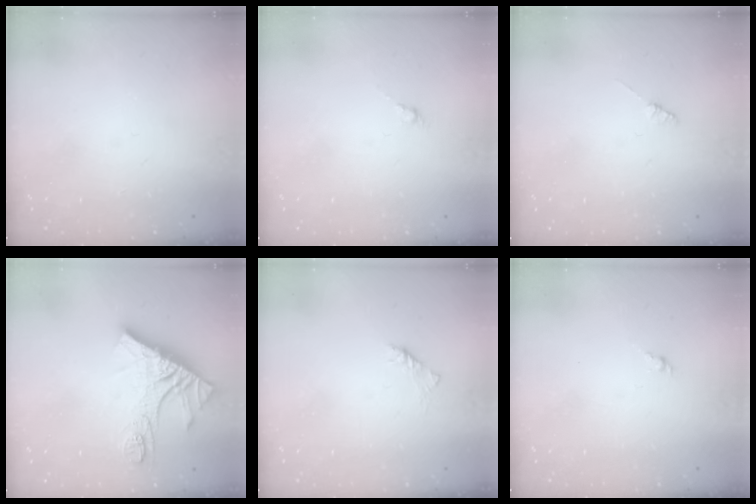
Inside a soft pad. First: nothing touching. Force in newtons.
{"total": 0.0}
{"total": 0.9, "press": 0.8, "slide": 0.2}
{"total": 14.9, "press": 14.9, "slide": 1.1}
{"total": 2.0, "press": 1.9, "slide": 0.6}
{"total": 1.6, "press": 1.5, "slide": 0.6}